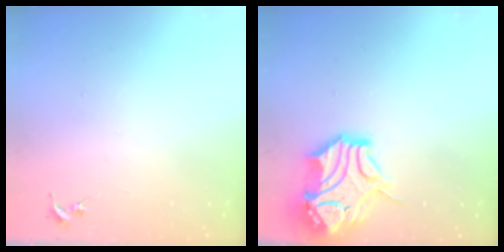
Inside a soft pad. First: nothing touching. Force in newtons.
{"total": 17.2, "press": 17.1, "slide": 2.0}